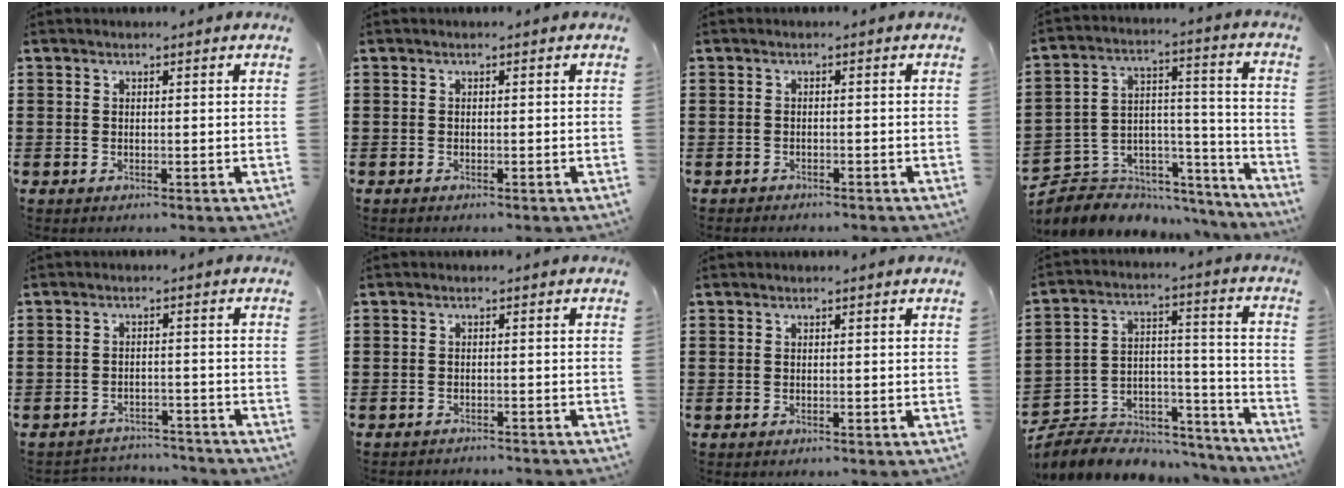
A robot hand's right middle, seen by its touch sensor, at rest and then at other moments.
{"total": 0.0}
{"total": 1.0, "force": [-1.0, 0.3, -0.1], "torque": [-0.001, 0.004, -0.023]}
{"total": 5.1, "force": [-4.0, 3.2, -0.2], "torque": [-0.012, -0.003, -0.080]}
{"total": 3.1, "force": [-3.0, 0.5, -0.1], "torque": [-0.006, 0.000, -0.065]}
{"total": 1.6, "force": [-1.6, 0.2, -0.3], "torque": [0.001, 0.005, -0.037]}
{"total": 0.0}
{"total": 6.3, "force": [-5.7, 2.7, 0.8], "torque": [-0.022, -0.001, -0.112]}